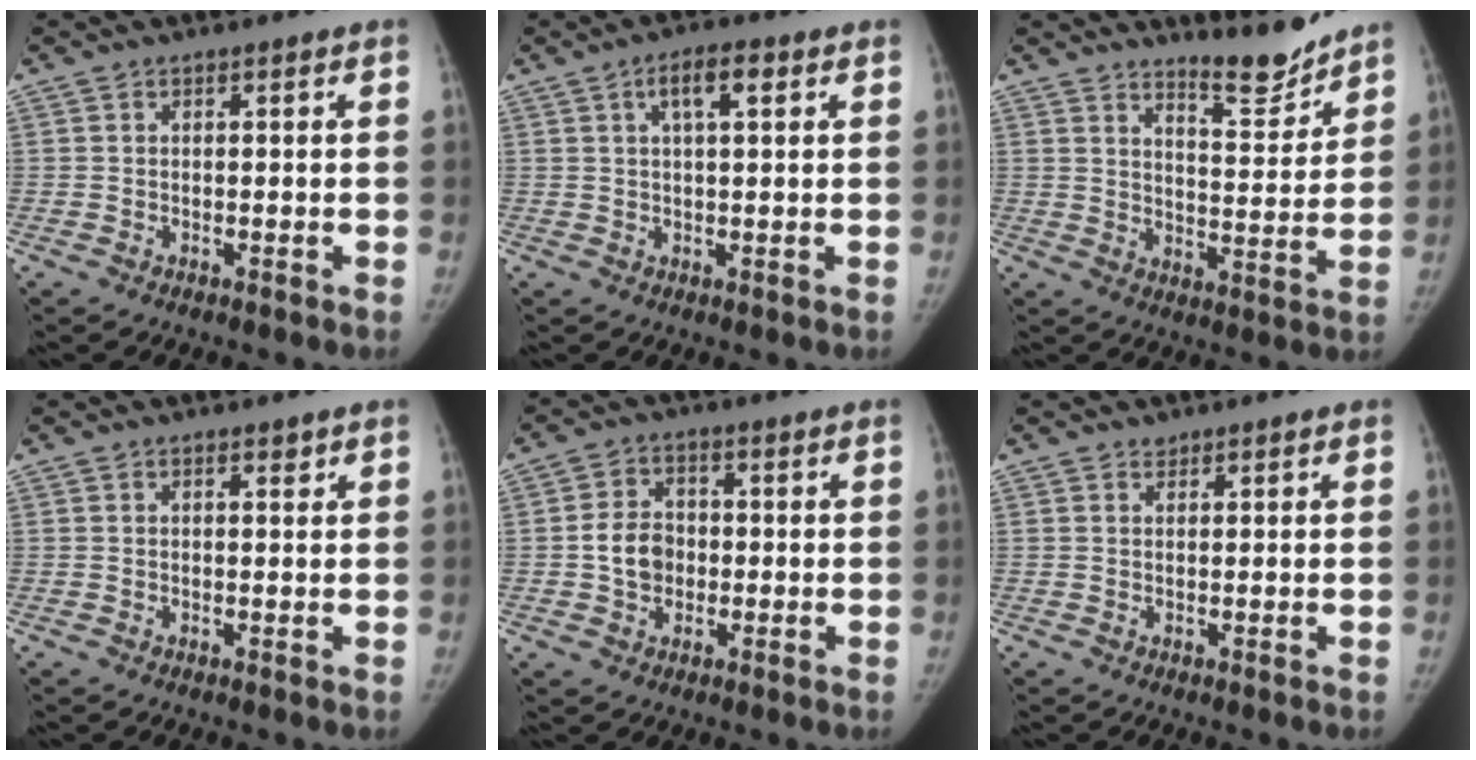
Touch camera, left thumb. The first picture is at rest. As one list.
[{"total": 5.0, "force": [2.0, 1.9, 4.2], "torque": [-0.063, 0.007, 0.030]}, {"total": 8.0, "force": [7.3, 1.4, 3.0], "torque": [-0.020, -0.064, 0.118]}, {"total": 0.9, "force": [0.6, 0.4, 0.3], "torque": [0.003, -0.003, 0.008]}, {"total": 6.2, "force": [-0.7, 5.1, 3.5], "torque": [-0.038, 0.013, -0.017]}, {"total": 0.8, "force": [0.7, 0.5, -0.1], "torque": [0.014, -0.005, 0.007]}]